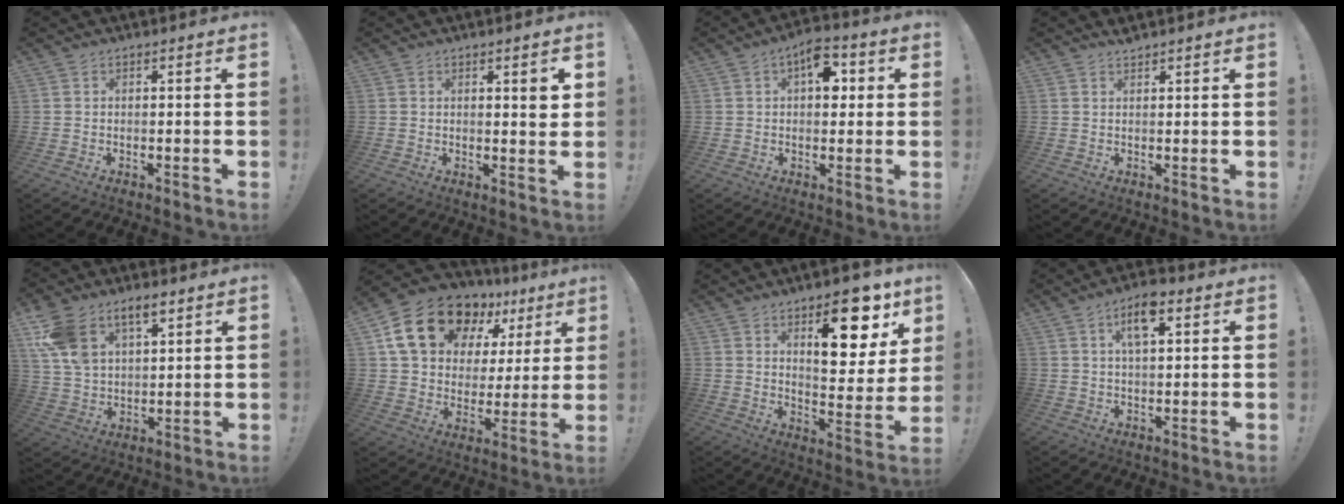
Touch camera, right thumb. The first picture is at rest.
{"total": 3.0, "force": [1.4, 0.6, 2.5], "torque": [-0.019, -0.012, 0.016]}
{"total": 8.5, "force": [2.4, 5.2, 6.2], "torque": [-0.076, 0.002, 0.039]}
{"total": 1.2, "force": [1.1, -0.1, 0.2], "torque": [-0.002, -0.006, 0.021]}
{"total": 12.6, "force": [7.2, 7.5, 7.0], "torque": [-0.136, -0.026, 0.139]}
{"total": 19.1, "force": [11.5, 11.5, 10.1], "torque": [-0.159, -0.062, 0.218]}
{"total": 17.3, "force": [9.1, 7.4, 12.6], "torque": [-0.154, -0.055, 0.146]}
{"total": 8.2, "force": [3.6, 3.7, 6.4], "torque": [-0.093, -0.002, 0.059]}